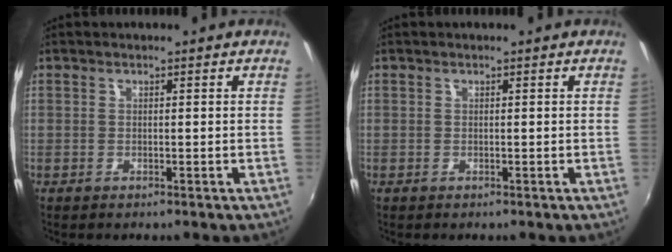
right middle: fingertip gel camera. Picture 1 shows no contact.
{"total": 0.0}